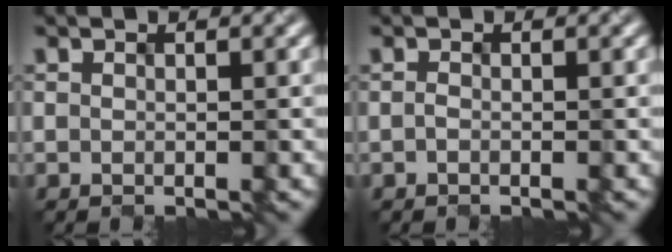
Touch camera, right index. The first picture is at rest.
{"total": 0.6, "force": [-0.3, 0.2, 0.4], "torque": [-0.009, -0.001, -0.005]}